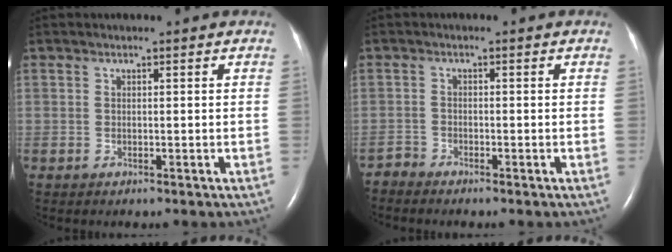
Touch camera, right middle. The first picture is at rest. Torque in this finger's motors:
{"motor_torque": [-0.28, -0.06, 0.00, -0.02]}